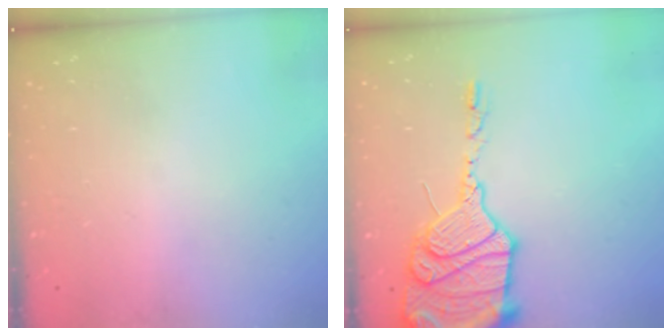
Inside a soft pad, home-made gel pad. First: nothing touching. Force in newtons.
{"total": 20.5, "press": 19.8, "slide": 5.4}